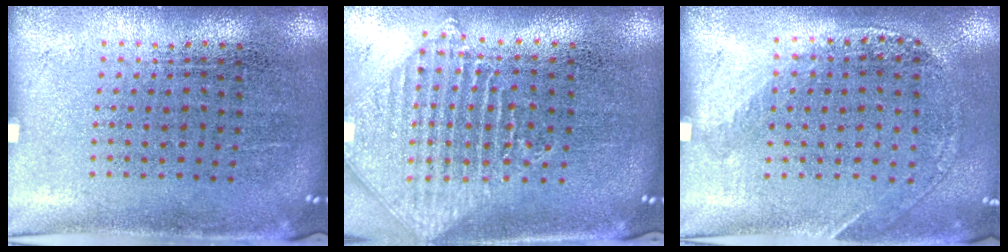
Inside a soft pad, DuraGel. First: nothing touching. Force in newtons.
{"total": 1.6, "press": 1.4, "slide": 0.8}
{"total": 1.1, "press": 1.1, "slide": 0.4}